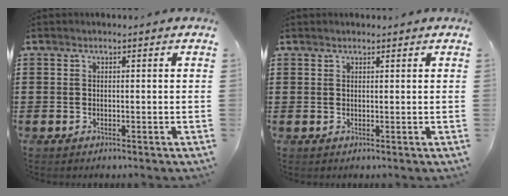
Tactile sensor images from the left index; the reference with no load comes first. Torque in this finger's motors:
{"motor_torque": [1.46, -0.68, 0.14, 0.06]}